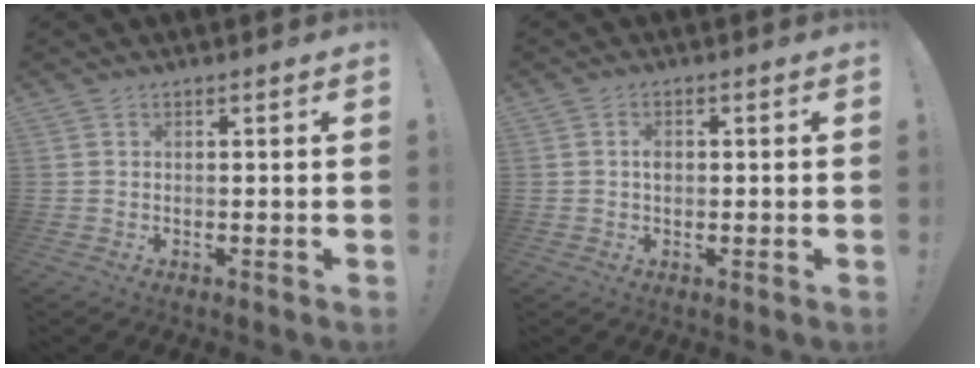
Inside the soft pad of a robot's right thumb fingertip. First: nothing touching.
{"total": 2.0, "force": [-0.1, 1.5, 1.3], "torque": [-0.017, 0.002, -0.004]}